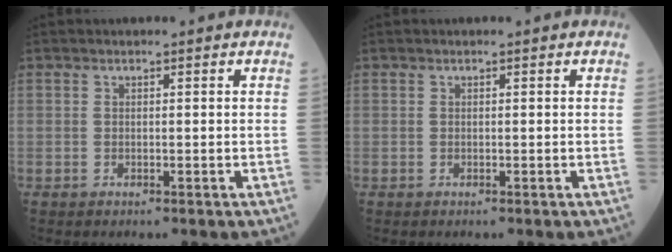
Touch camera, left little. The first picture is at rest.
{"total": 0.0}